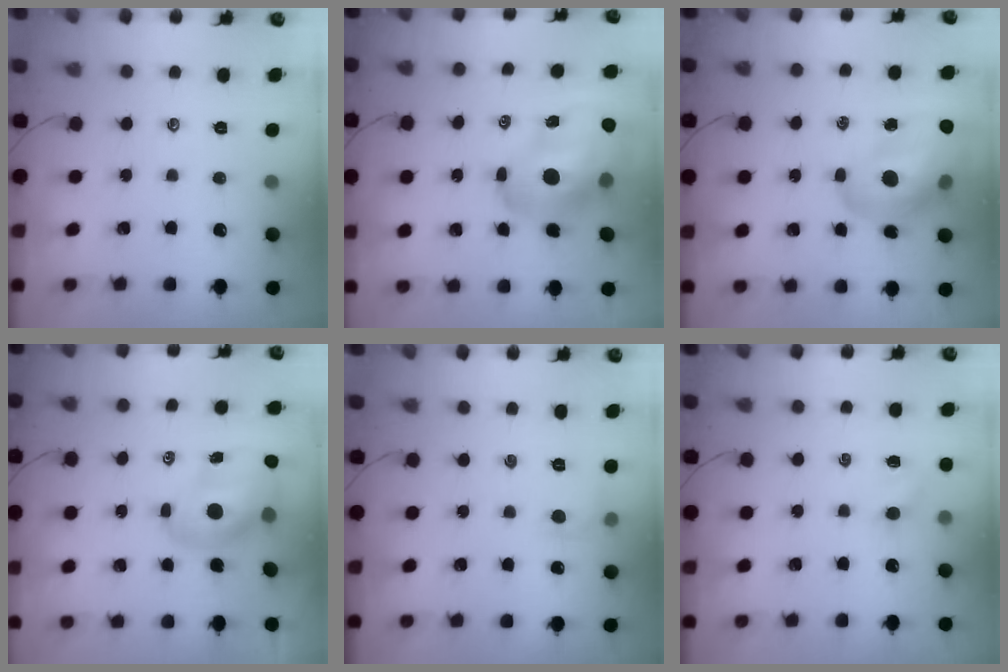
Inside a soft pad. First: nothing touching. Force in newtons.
{"total": 16.8, "press": 16.0, "slide": 5.0}
{"total": 17.1, "press": 16.4, "slide": 4.8}
{"total": 8.3, "press": 8.0, "slide": 2.4}
{"total": 5.0, "press": 4.8, "slide": 1.6}
{"total": 3.5, "press": 3.3, "slide": 1.1}